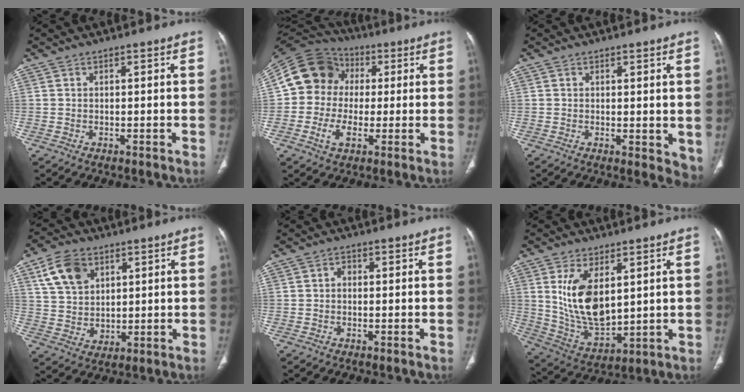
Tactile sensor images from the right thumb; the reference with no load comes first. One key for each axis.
{"total": 14.9, "fx": 1.2, "fy": 12.6, "fz": 7.9, "tx": -0.136, "ty": 0.024, "tz": 0.015}
{"total": 4.5, "fx": 0.5, "fy": 2.1, "fz": 4.0, "tx": -0.040, "ty": -0.014, "tz": 0.008}
{"total": 10.3, "fx": 4.6, "fy": 7.5, "fz": 5.4, "tx": -0.078, "ty": -0.015, "tz": 0.096}
{"total": 1.2, "fx": -0.2, "fy": 0.9, "fz": 0.7, "tx": -0.006, "ty": 0.004, "tz": -0.009}
{"total": 13.0, "fx": 3.6, "fy": 6.8, "fz": 10.5, "tx": -0.181, "ty": -0.025, "tz": 0.086}